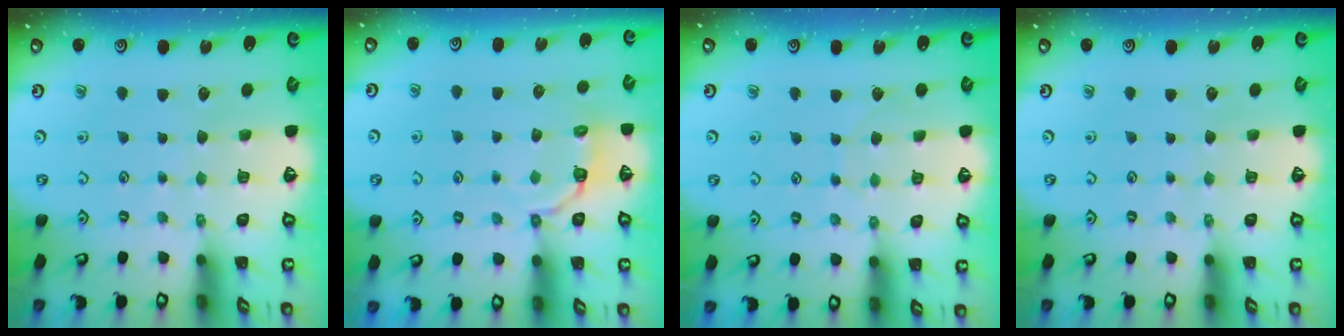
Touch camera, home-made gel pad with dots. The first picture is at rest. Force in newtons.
{"total": 3.8, "press": 2.5, "slide": 2.9}
{"total": 4.3, "press": 4.3, "slide": 0.3}
{"total": 0.0}